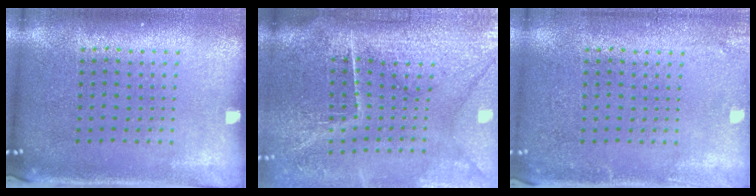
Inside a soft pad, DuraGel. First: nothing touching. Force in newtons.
{"total": 4.7, "press": 4.0, "slide": 2.5}
{"total": 1.8, "press": 1.8, "slide": 0.2}